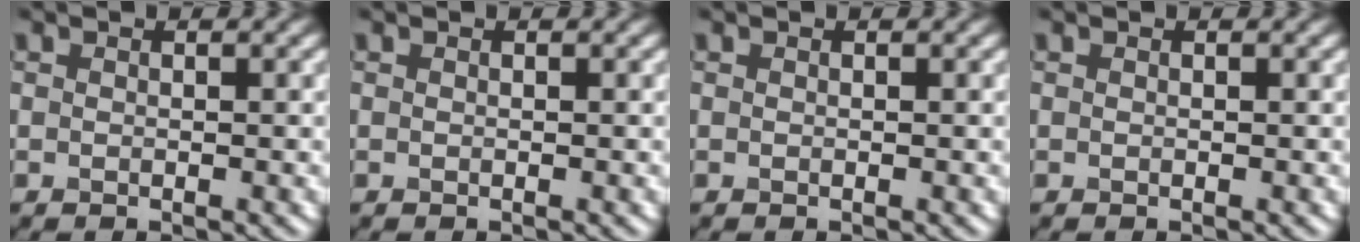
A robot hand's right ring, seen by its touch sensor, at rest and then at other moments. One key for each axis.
{"total": 0.0}
{"total": 0.0}
{"total": 0.0}